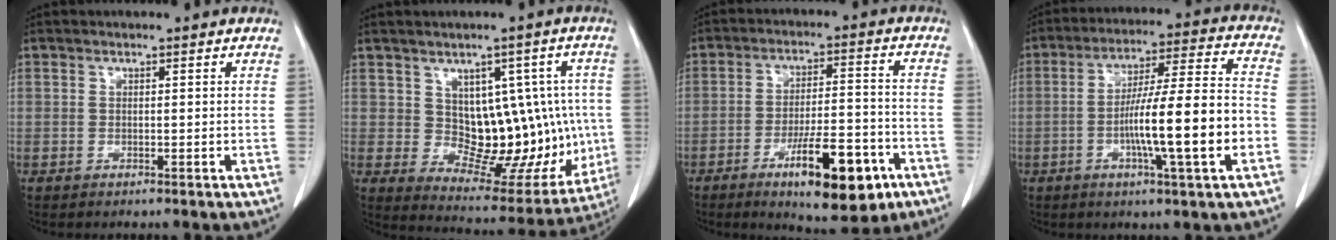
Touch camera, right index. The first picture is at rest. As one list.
[{"total": 13.7, "force": [0.8, 8.2, 10.9], "torque": [-0.118, 0.017, 0.038]}, {"total": 13.8, "force": [-7.1, 3.6, 11.2], "torque": [-0.165, 0.002, -0.102]}, {"total": 15.5, "force": [-3.9, 0.3, 15.0], "torque": [-0.251, 0.007, -0.066]}]